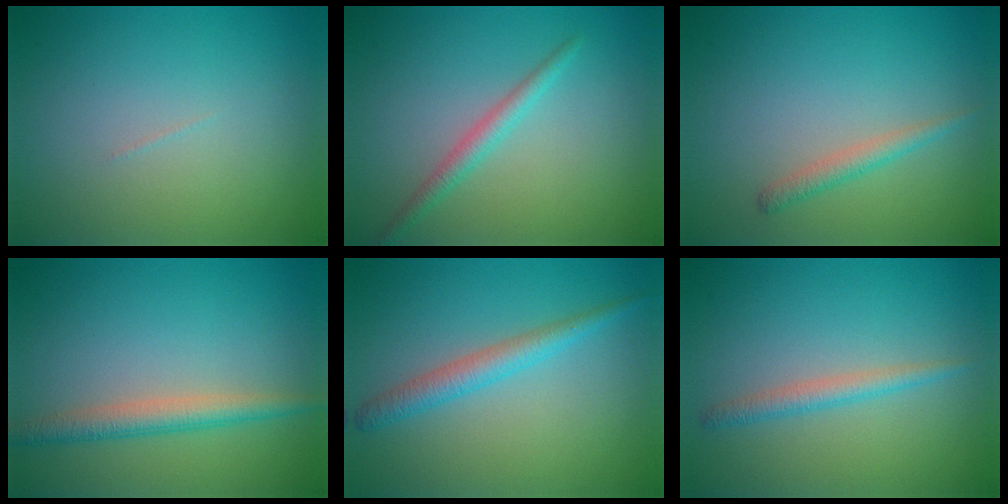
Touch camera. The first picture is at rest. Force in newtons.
{"total": 1.9, "press": 1.9, "slide": 0.1}
{"total": 1.5, "press": 1.5, "slide": 0.1}
{"total": 2.7, "press": 2.7, "slide": 0.1}
{"total": 2.6, "press": 2.6, "slide": 0.0}
{"total": 1.8, "press": 1.8, "slide": 0.0}